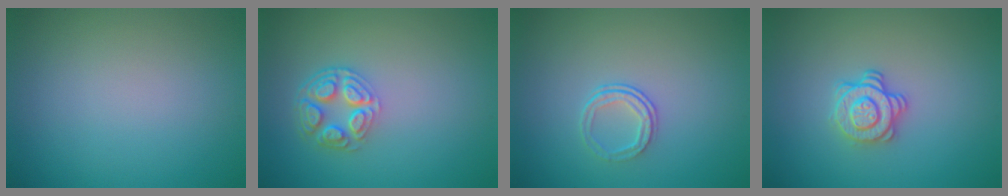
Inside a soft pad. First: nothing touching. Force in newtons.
{"total": 4.2, "press": 3.2, "slide": 2.7}
{"total": 1.7, "press": 1.1, "slide": 1.4}
{"total": 3.0, "press": 2.6, "slide": 1.4}